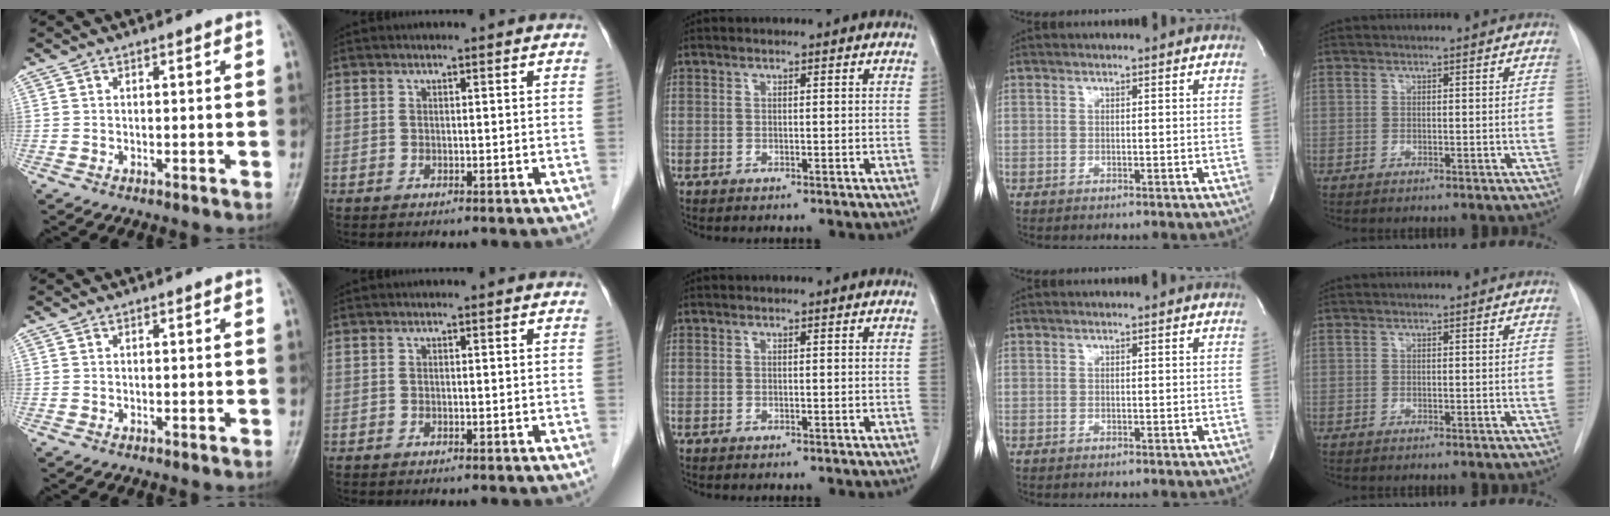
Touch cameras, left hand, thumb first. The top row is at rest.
{}